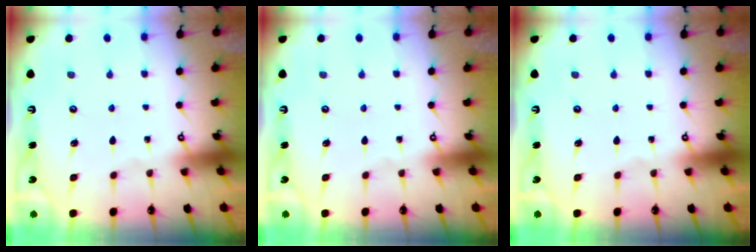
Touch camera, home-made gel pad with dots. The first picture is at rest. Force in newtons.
{"total": 0.0}
{"total": 0.0}